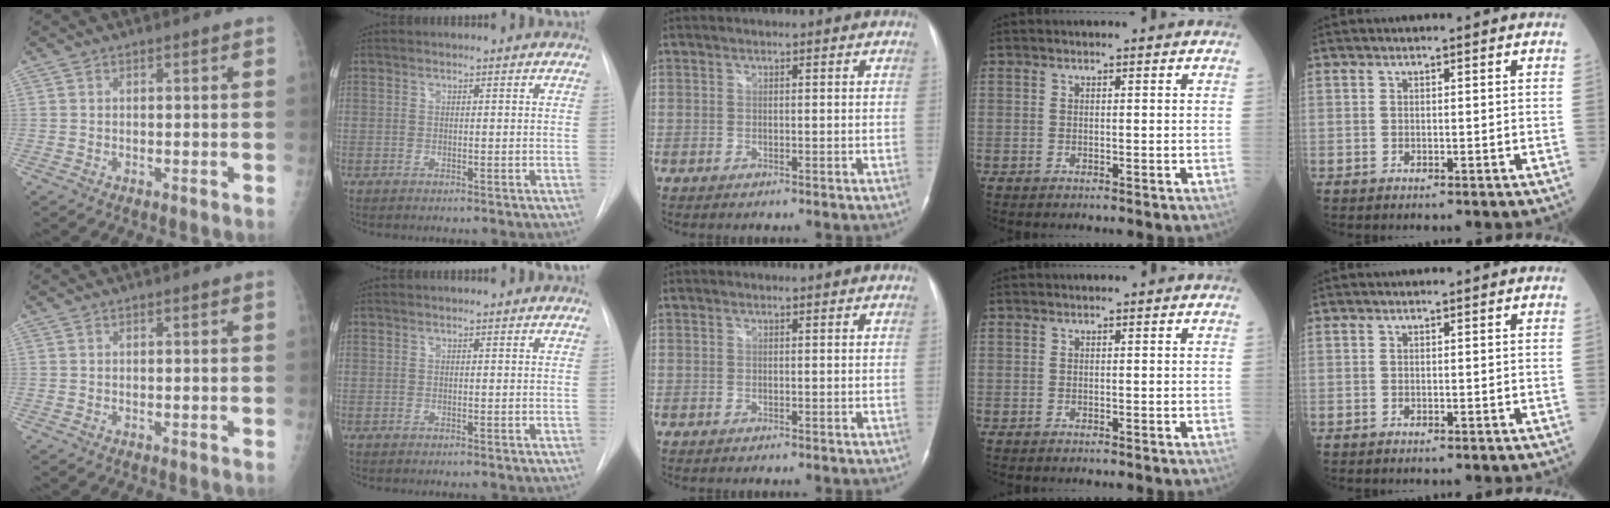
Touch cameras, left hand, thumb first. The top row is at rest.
{}